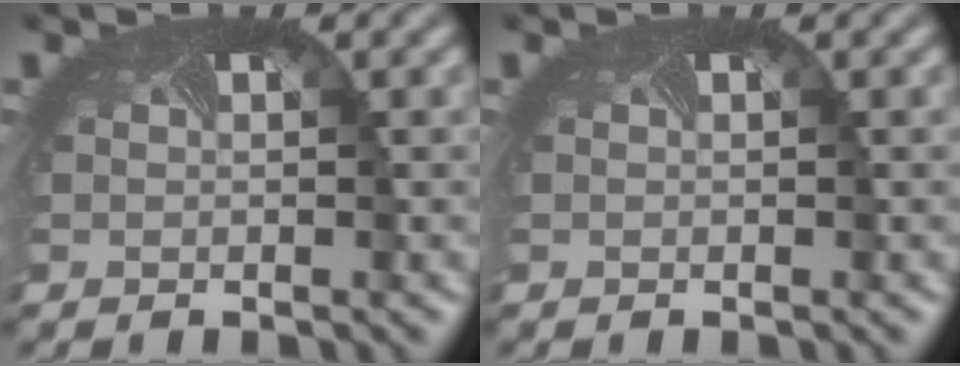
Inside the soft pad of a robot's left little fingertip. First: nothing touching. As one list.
[{"total": 0.0}]